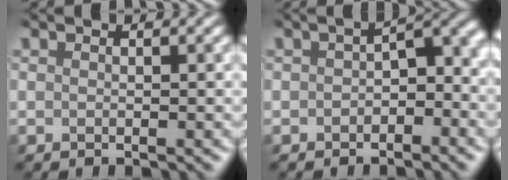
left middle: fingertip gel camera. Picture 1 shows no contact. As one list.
[{"total": 3.3, "force": [-1.6, 1.8, 2.3], "torque": [-0.022, 0.012, -0.034]}]